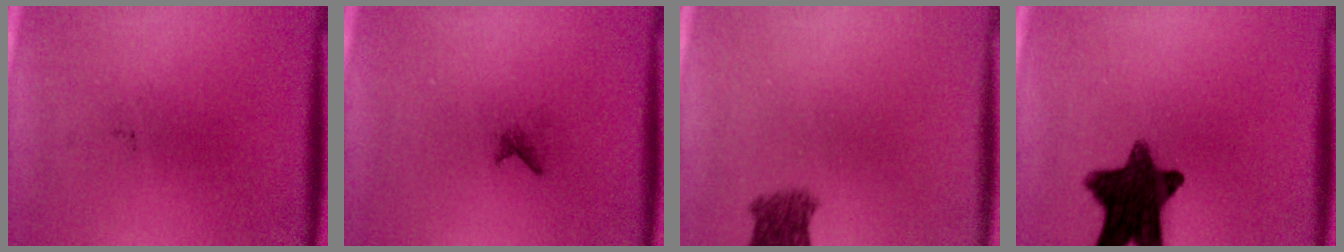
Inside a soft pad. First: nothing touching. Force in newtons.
{"total": 0.6}
{"total": 3.6}
{"total": 12.8}